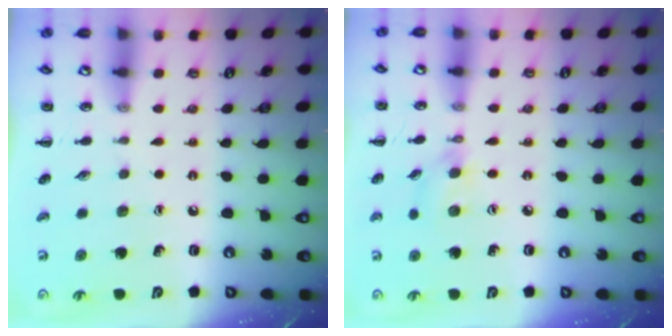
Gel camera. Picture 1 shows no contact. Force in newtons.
{"total": 3.2, "press": 2.9, "slide": 1.3}